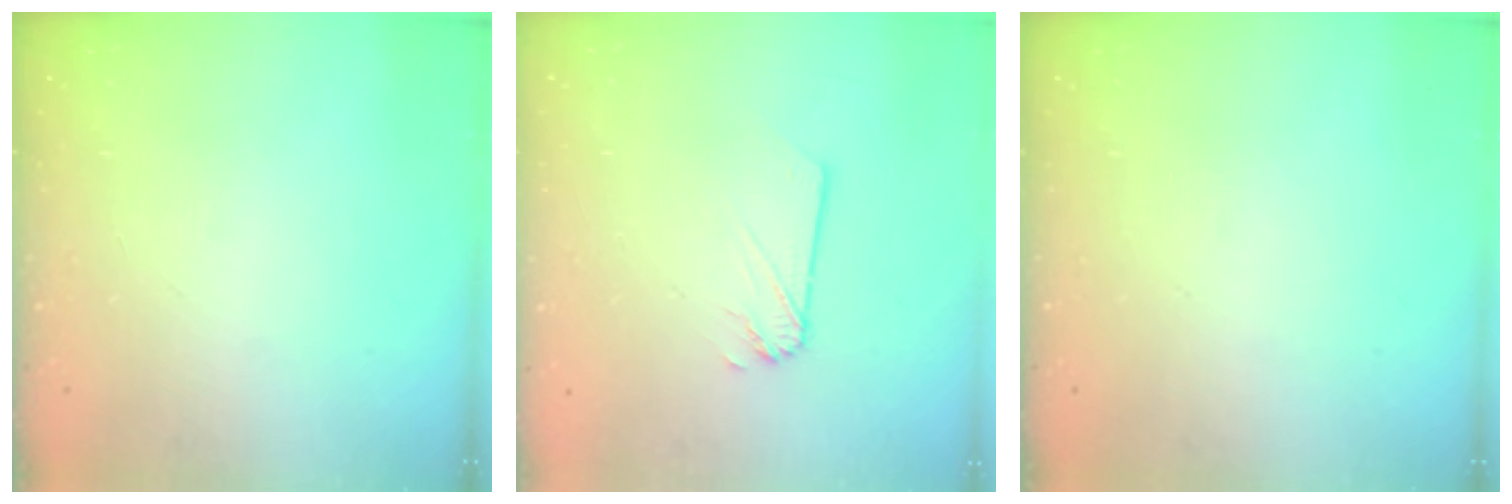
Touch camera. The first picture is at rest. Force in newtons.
{"total": 1.3, "press": 1.3, "slide": 0.1}
{"total": 0.0}